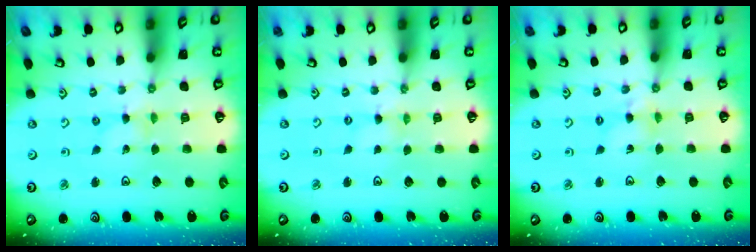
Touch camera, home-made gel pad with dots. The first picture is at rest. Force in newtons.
{"total": 0.0}
{"total": 3.3, "press": 3.3, "slide": 0.4}